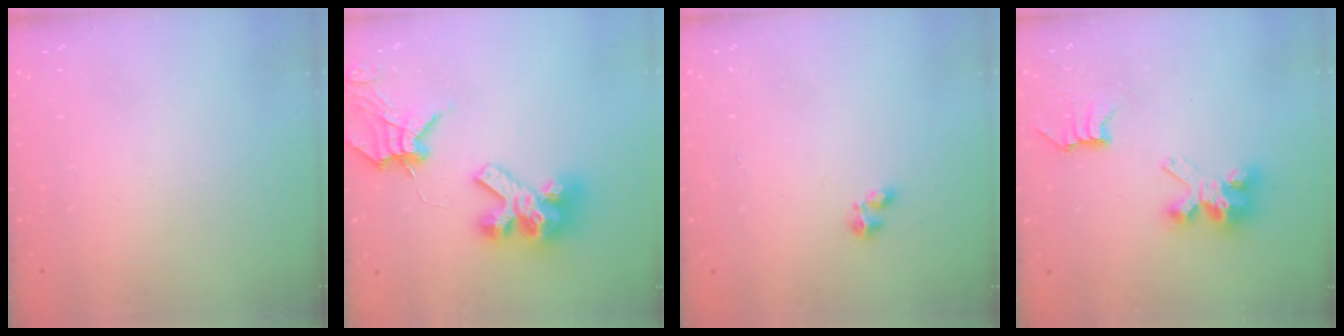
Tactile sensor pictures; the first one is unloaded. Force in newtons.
{"total": 14.1, "press": 14.0, "slide": 1.7}
{"total": 3.1, "press": 3.1, "slide": 0.6}
{"total": 7.3, "press": 7.3, "slide": 0.2}